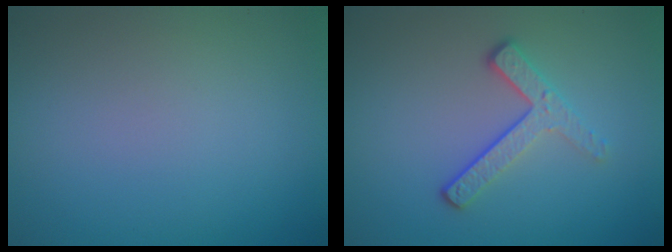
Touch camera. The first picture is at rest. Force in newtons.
{"total": 3.2, "press": 2.4, "slide": 2.2}